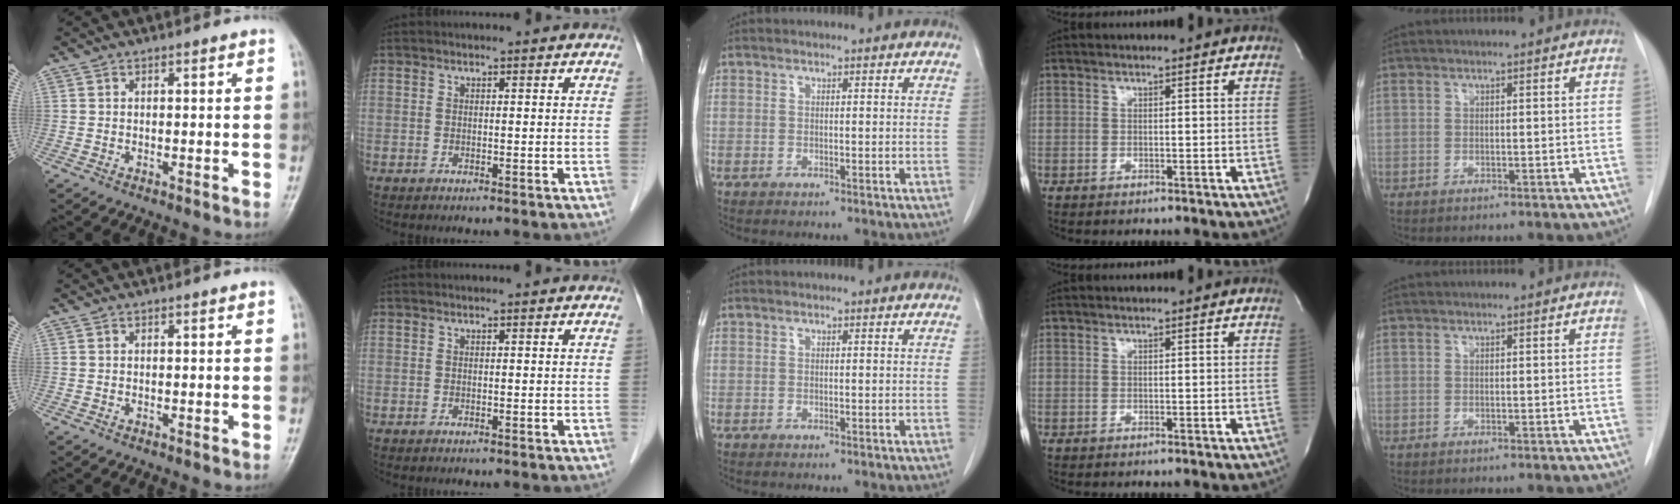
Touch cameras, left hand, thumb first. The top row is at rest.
{}